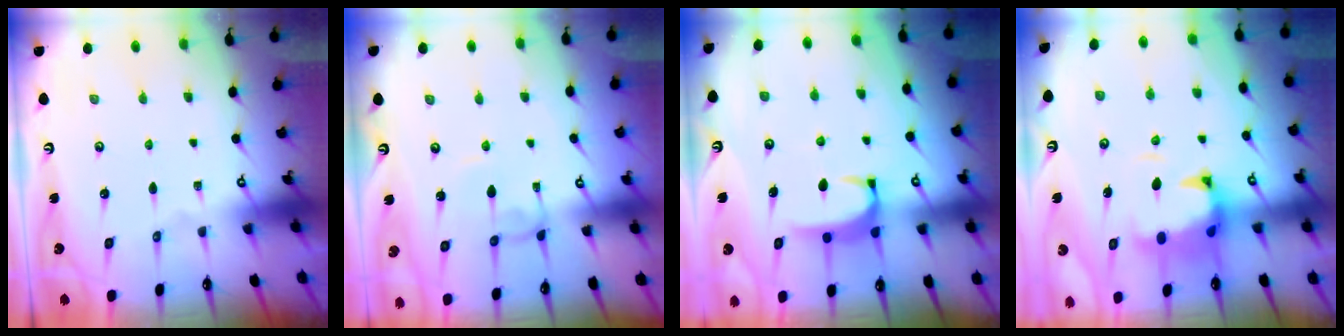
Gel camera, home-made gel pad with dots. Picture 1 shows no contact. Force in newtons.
{"total": 1.5, "press": 1.4, "slide": 0.2}
{"total": 2.0, "press": 1.9, "slide": 0.6}
{"total": 2.8, "press": 2.4, "slide": 1.3}